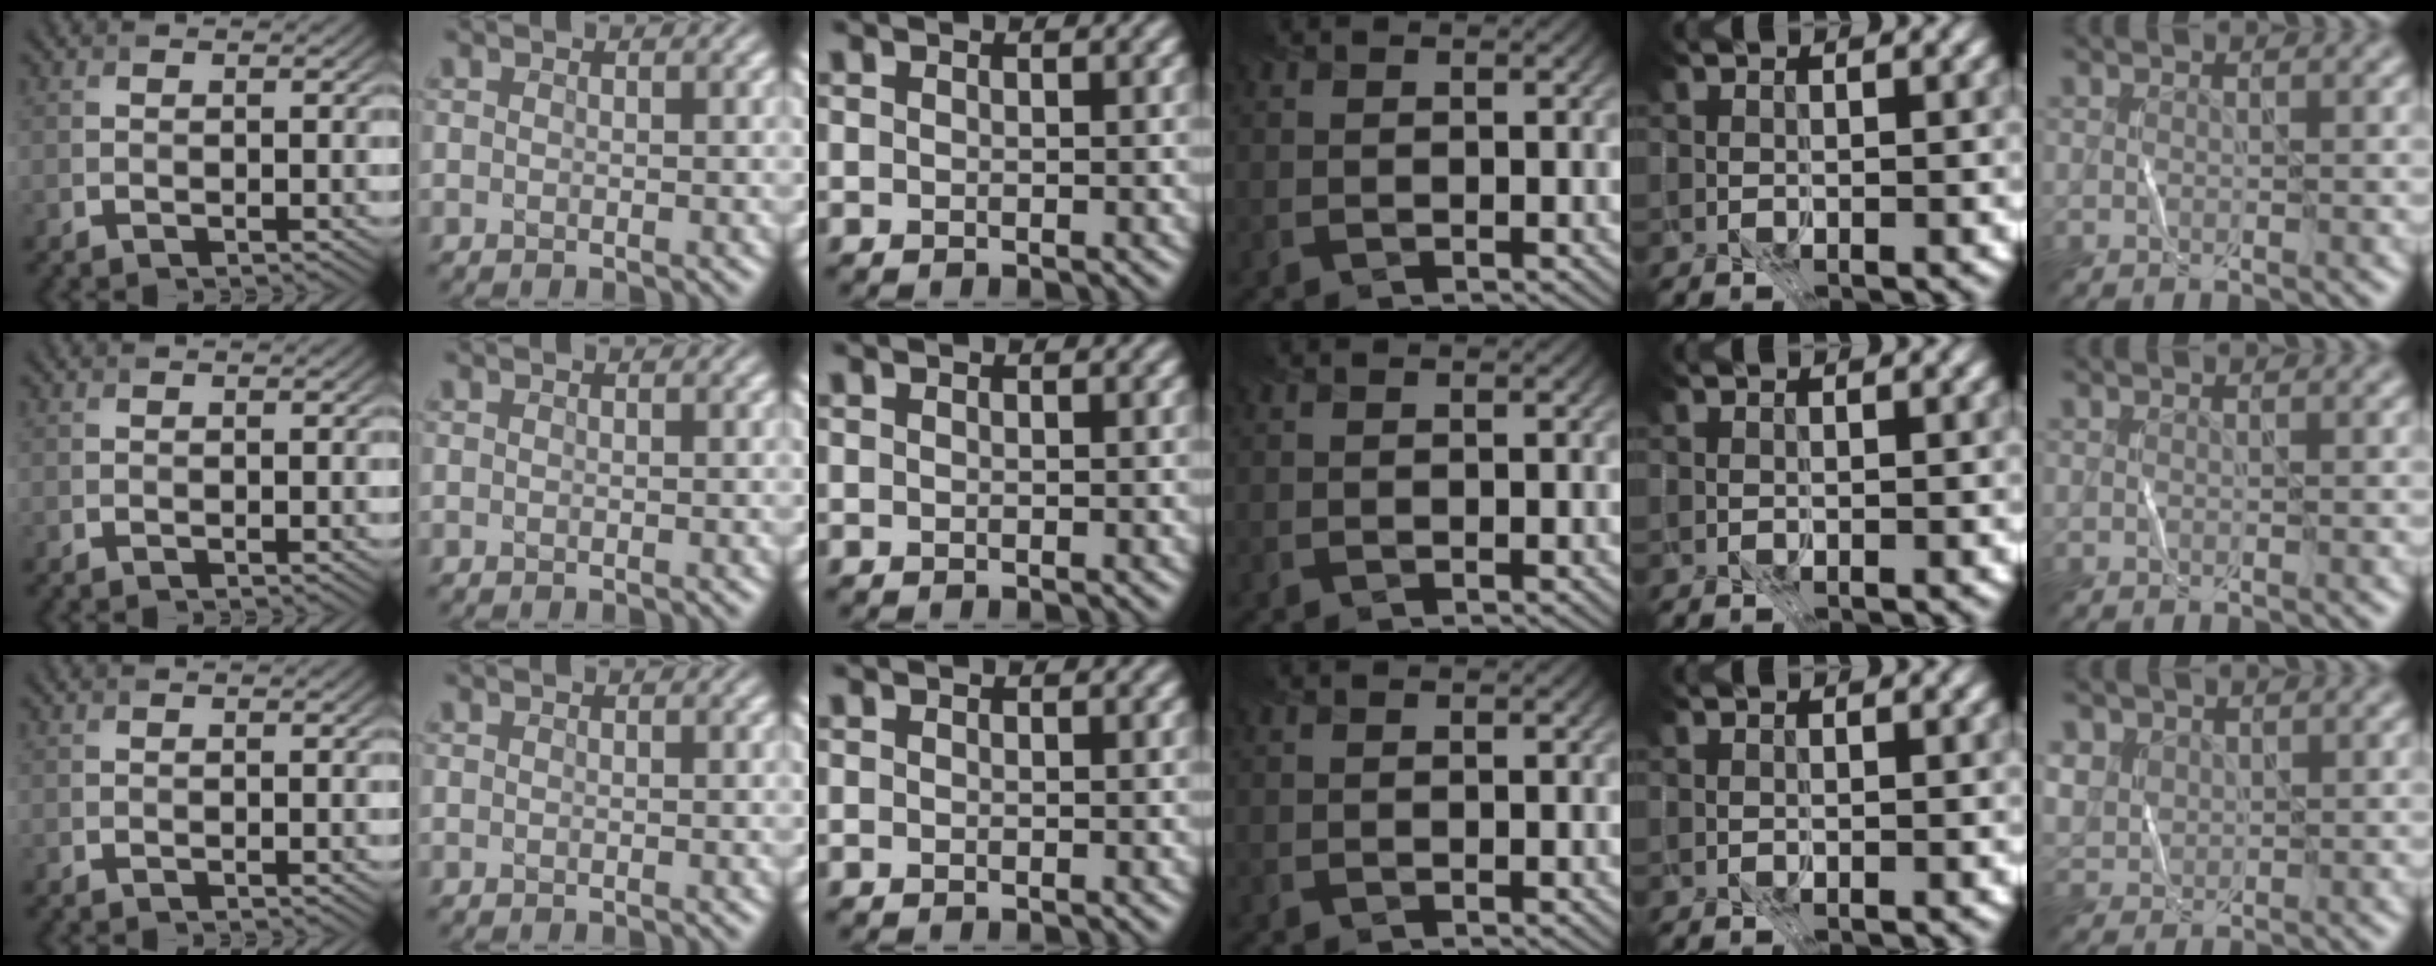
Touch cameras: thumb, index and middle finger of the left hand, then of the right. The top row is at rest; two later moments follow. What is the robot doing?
{"motion": "fold", "object": "coffee filter"}